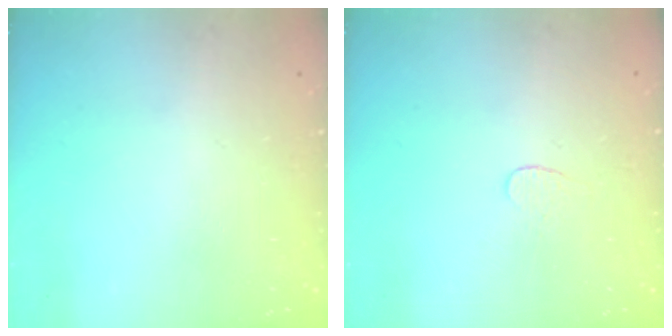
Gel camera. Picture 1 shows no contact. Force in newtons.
{"total": 2.7, "press": 2.7, "slide": 0.3}